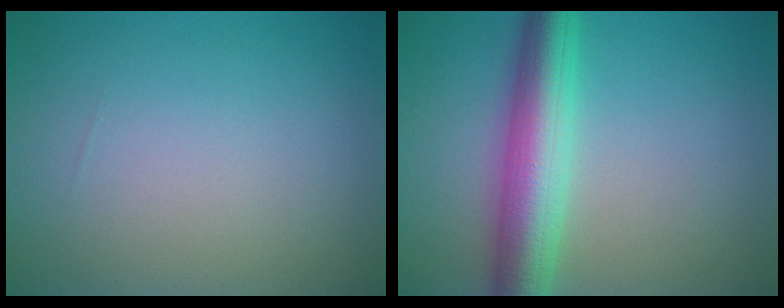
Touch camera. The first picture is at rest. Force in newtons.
{"total": 7.0, "press": 7.0, "slide": 0.1}